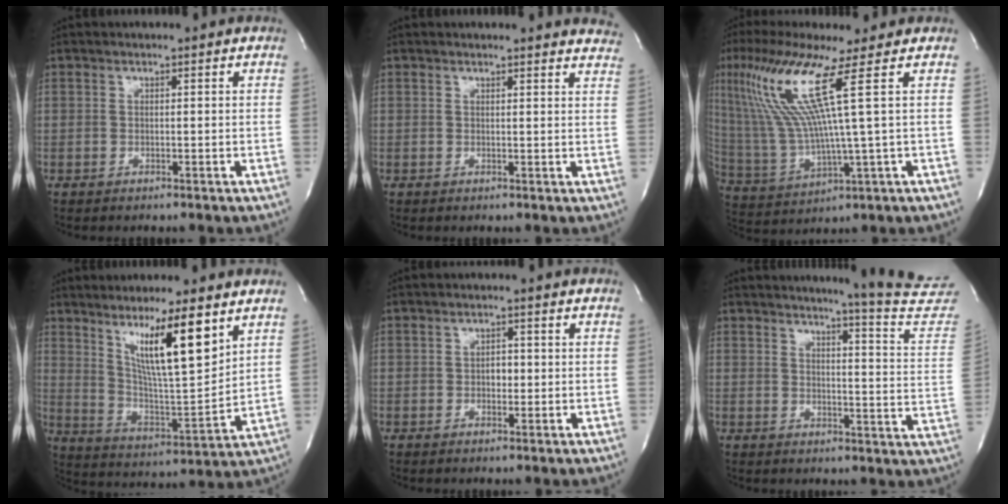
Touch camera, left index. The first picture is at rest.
{"total": 13.0, "force": [12.6, 1.6, 2.6], "torque": [-0.015, -0.044, 0.117]}
{"total": 12.0, "force": [4.9, -1.7, 10.8], "torque": [-0.244, -0.002, 0.106]}
{"total": 13.1, "force": [7.1, 0.7, 11.0], "torque": [-0.190, -0.018, 0.129]}
{"total": 1.8, "force": [-0.4, 1.0, 1.4], "torque": [-0.021, -0.003, -0.007]}
{"total": 15.8, "force": [15.1, -2.1, 4.2], "torque": [-0.058, -0.139, 0.158]}